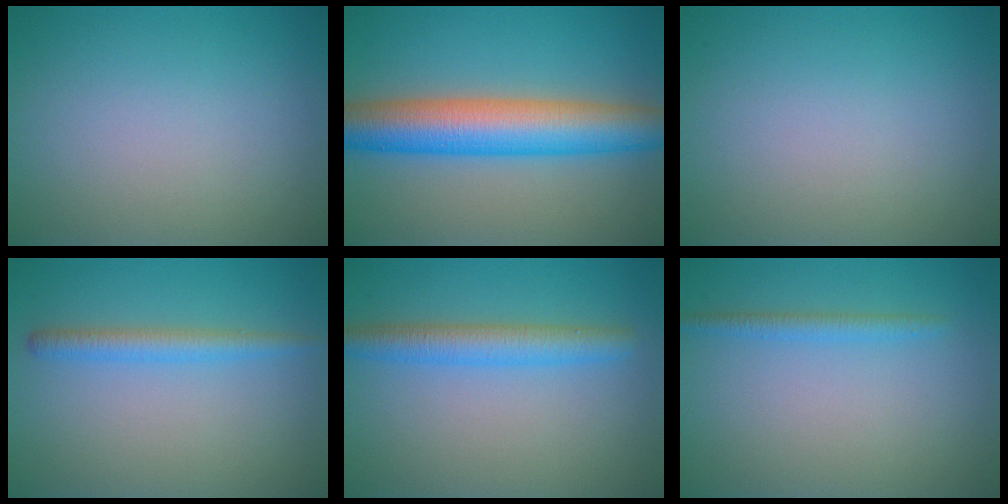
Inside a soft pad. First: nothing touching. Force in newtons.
{"total": 8.9, "press": 8.9, "slide": 0.3}
{"total": 0.0}
{"total": 2.3, "press": 2.3, "slide": 0.1}
{"total": 3.7, "press": 3.7, "slide": 0.2}
{"total": 1.5, "press": 1.5, "slide": 0.2}